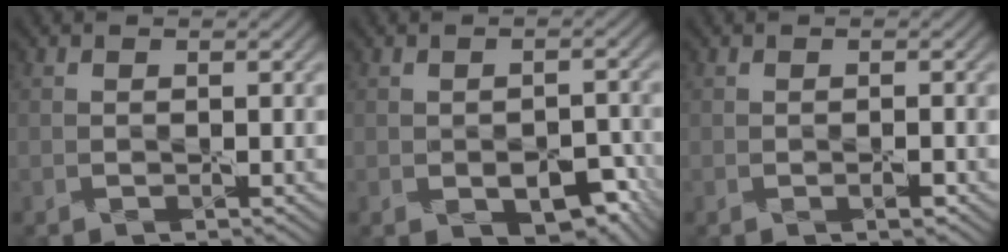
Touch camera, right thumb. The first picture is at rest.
{"total": 5.2, "force": [-2.2, 3.1, 3.6], "torque": [-0.054, -0.012, -0.024]}
{"total": 0.9, "force": [-0.4, 0.2, 0.8], "torque": [-0.012, -0.001, -0.004]}